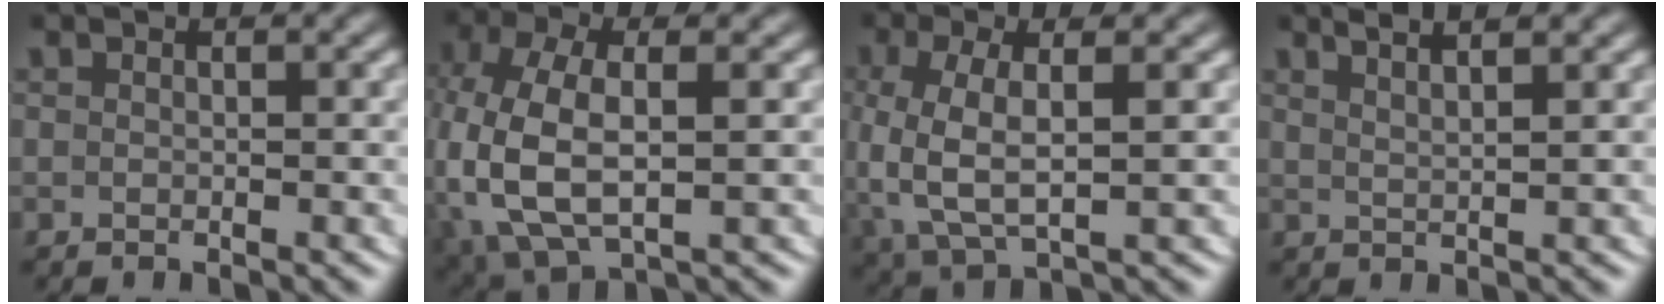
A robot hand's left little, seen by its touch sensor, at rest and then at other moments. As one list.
[{"total": 9.3, "force": [-0.9, 6.7, 6.4], "torque": [-0.185, -0.046, 0.008]}, {"total": 6.3, "force": [0.2, 3.5, 5.2], "torque": [-0.130, -0.014, 0.017]}, {"total": 4.1, "force": [3.1, 0.8, 2.5], "torque": [-0.035, 0.002, 0.054]}]